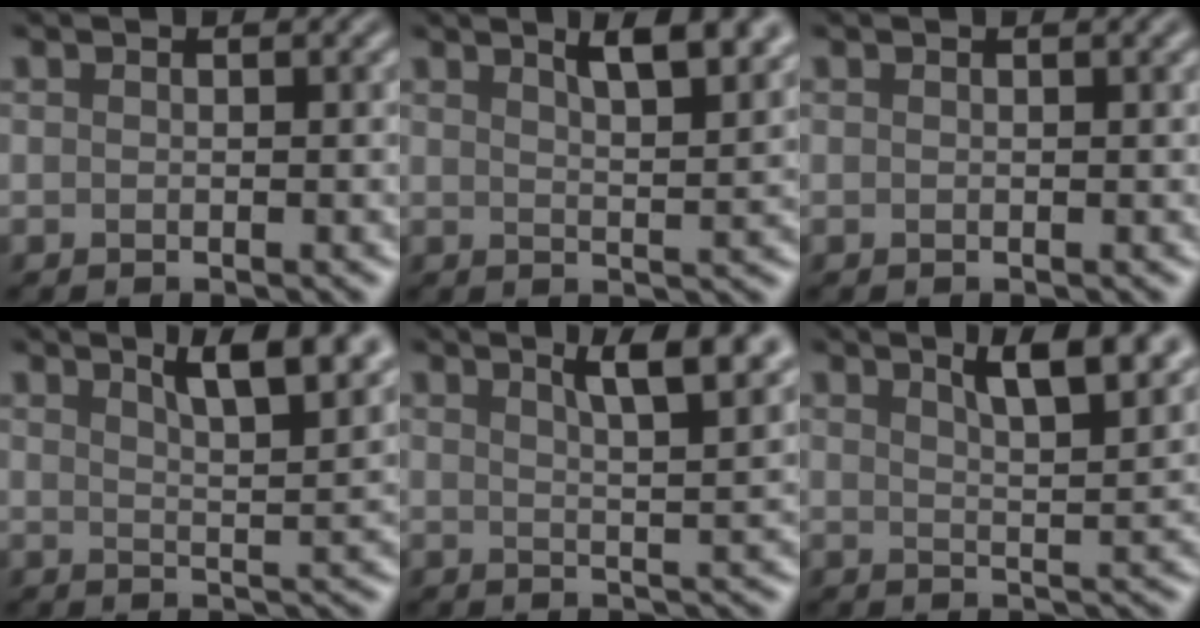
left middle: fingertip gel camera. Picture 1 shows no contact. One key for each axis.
{"total": 6.2, "fx": 4.0, "fy": 2.0, "fz": 4.3, "tx": -0.032, "ty": 0.029, "tz": 0.040}
{"total": 0.9, "fx": 0.5, "fy": 0.3, "fz": 0.7, "tx": -0.009, "ty": 0.000, "tz": 0.003}
{"total": 7.3, "fx": 4.6, "fy": 2.0, "fz": 5.3, "tx": -0.045, "ty": 0.026, "tz": 0.050}
{"total": 6.4, "fx": 3.8, "fy": 1.6, "fz": 4.9, "tx": -0.041, "ty": 0.024, "tz": 0.042}
{"total": 6.5, "fx": 4.0, "fy": 1.7, "fz": 4.8, "tx": -0.044, "ty": 0.024, "tz": 0.046}